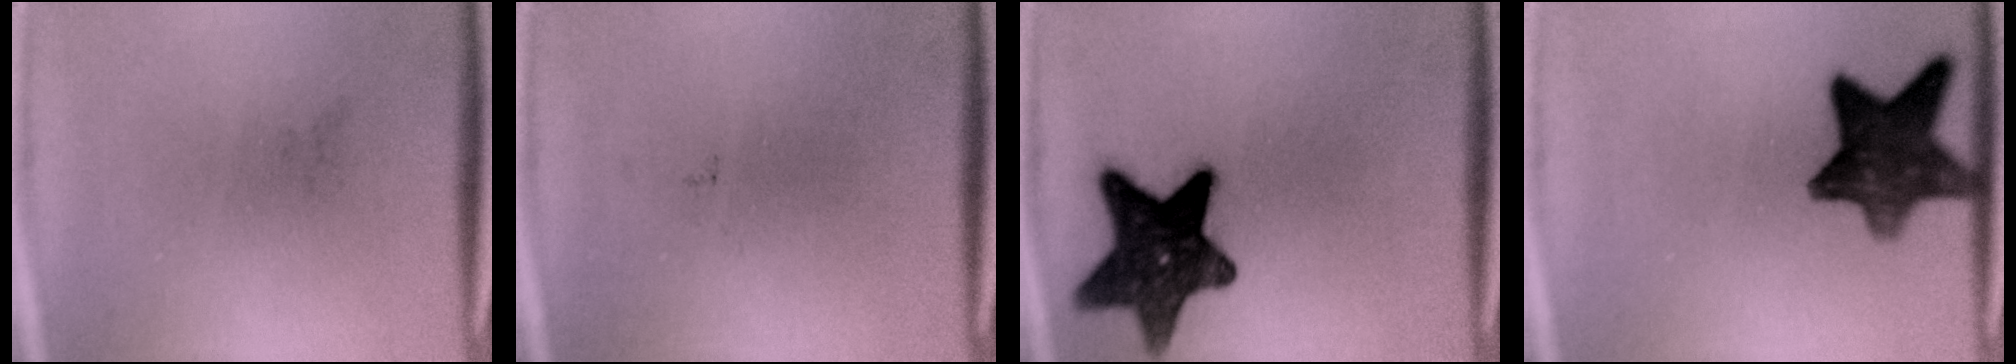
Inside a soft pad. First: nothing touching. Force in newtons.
{"total": 0.0}
{"total": 13.4}
{"total": 11.0}